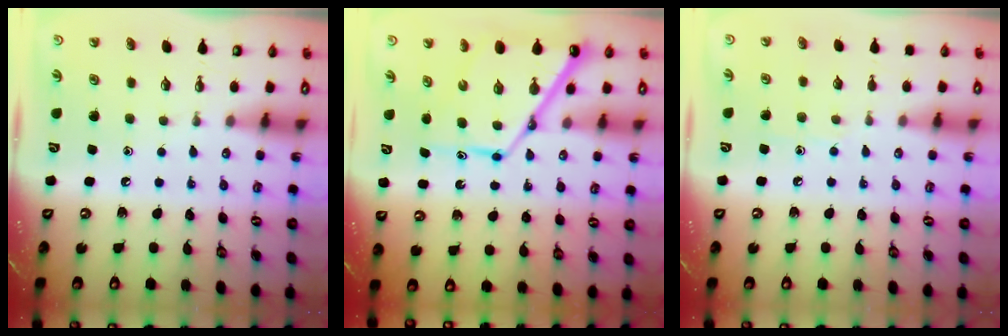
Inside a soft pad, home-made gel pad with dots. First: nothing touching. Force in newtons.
{"total": 13.9, "press": 13.8, "slide": 1.4}
{"total": 5.6, "press": 5.6, "slide": 0.6}